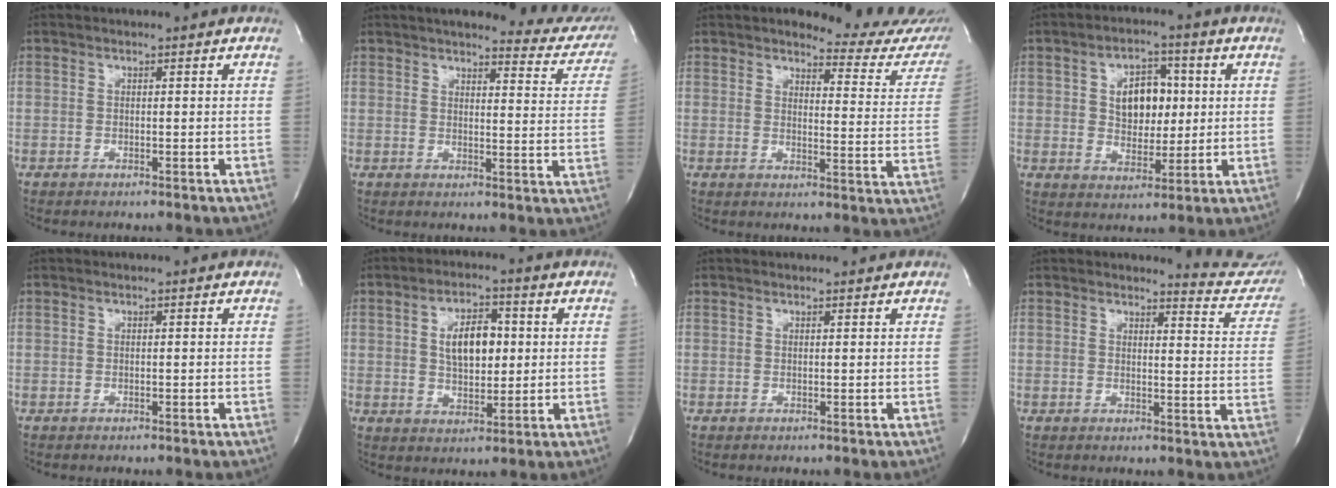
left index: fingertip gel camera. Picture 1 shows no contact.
{"total": 15.3, "force": [14.3, 3.0, 4.6], "torque": [-0.031, -0.049, 0.139]}
{"total": 14.3, "force": [13.7, 2.2, 3.3], "torque": [-0.018, -0.091, 0.130]}
{"total": 7.7, "force": [1.4, 5.1, 5.6], "torque": [-0.093, 0.010, 0.025]}
{"total": 0.0}
{"total": 7.4, "force": [1.1, 3.7, 6.2], "torque": [-0.112, 0.004, 0.022]}
{"total": 1.5, "force": [1.5, 0.4, 0.2], "torque": [-0.010, 0.008, 0.016]}
{"total": 8.3, "force": [8.2, 0.5, -0.4], "torque": [0.019, -0.081, 0.064]}